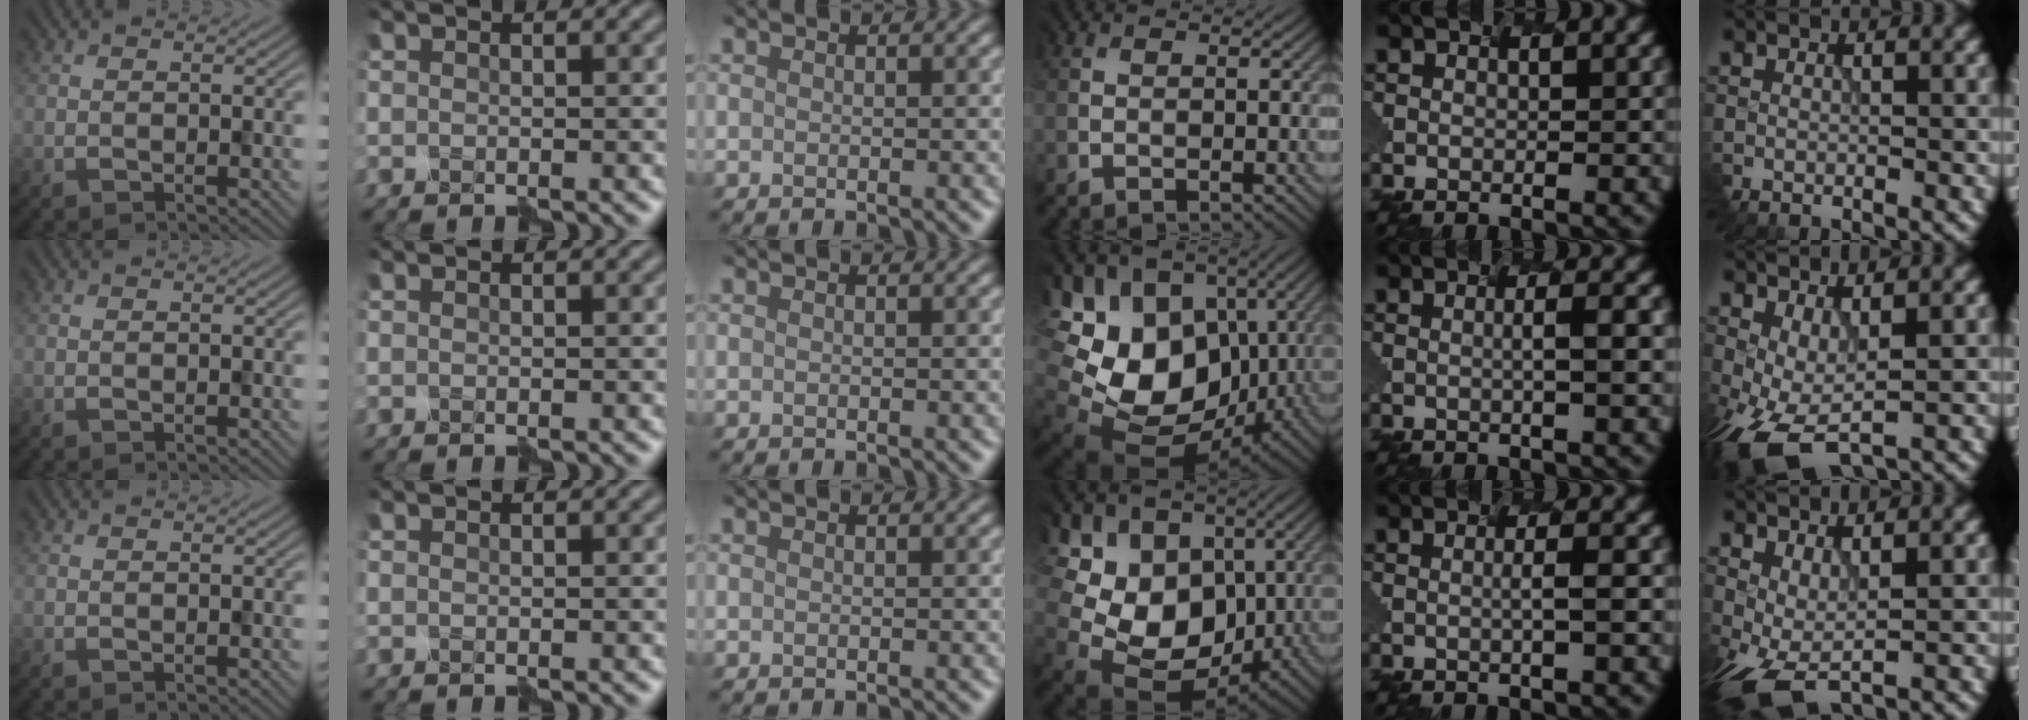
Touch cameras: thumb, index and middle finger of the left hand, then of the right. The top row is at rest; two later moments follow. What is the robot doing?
{"motion": "disassemble", "object": "velcro strap"}